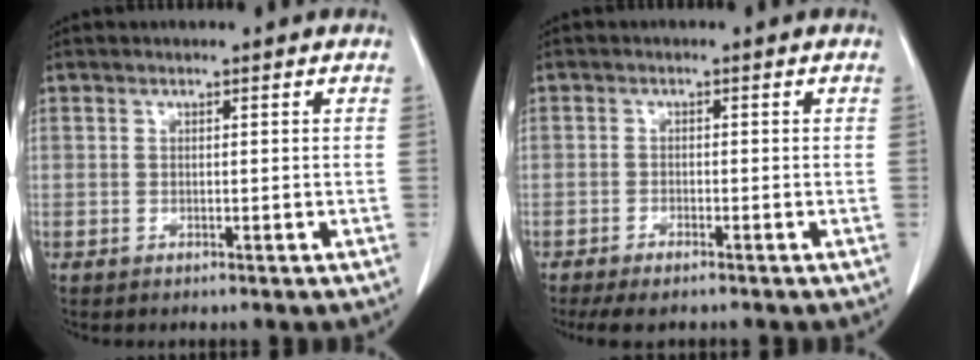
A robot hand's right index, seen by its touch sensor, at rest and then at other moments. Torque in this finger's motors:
{"motor_torque": [0.40, -0.36, 0.09, 0.01]}